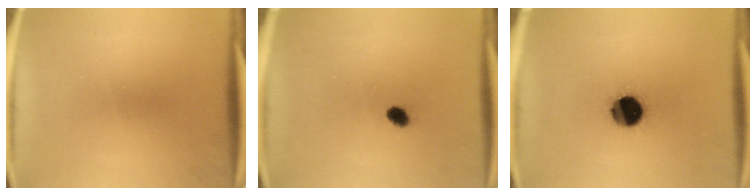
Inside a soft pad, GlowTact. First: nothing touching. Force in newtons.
{"total": 1.7}
{"total": 11.8}